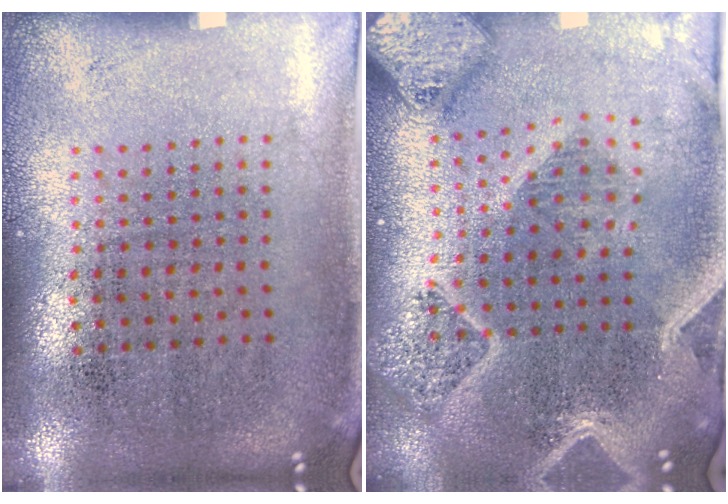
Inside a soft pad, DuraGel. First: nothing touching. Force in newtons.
{"total": 3.2, "press": 2.7, "slide": 1.6}